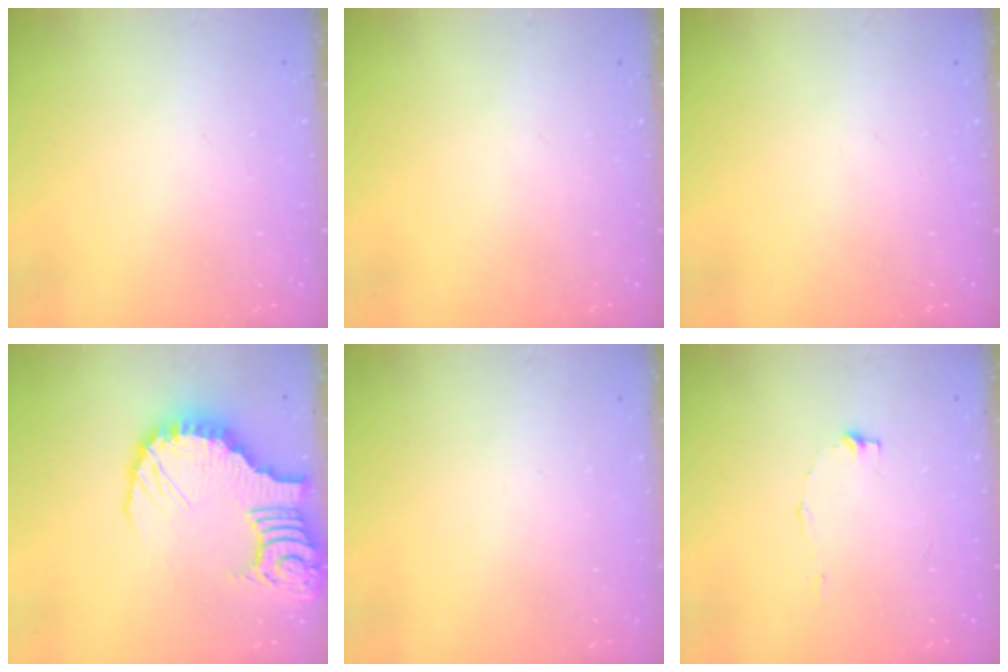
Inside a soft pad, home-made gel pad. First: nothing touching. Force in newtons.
{"total": 0.0}
{"total": 0.0}
{"total": 13.9, "press": 13.8, "slide": 1.7}
{"total": 0.0}
{"total": 5.6, "press": 5.6, "slide": 0.5}